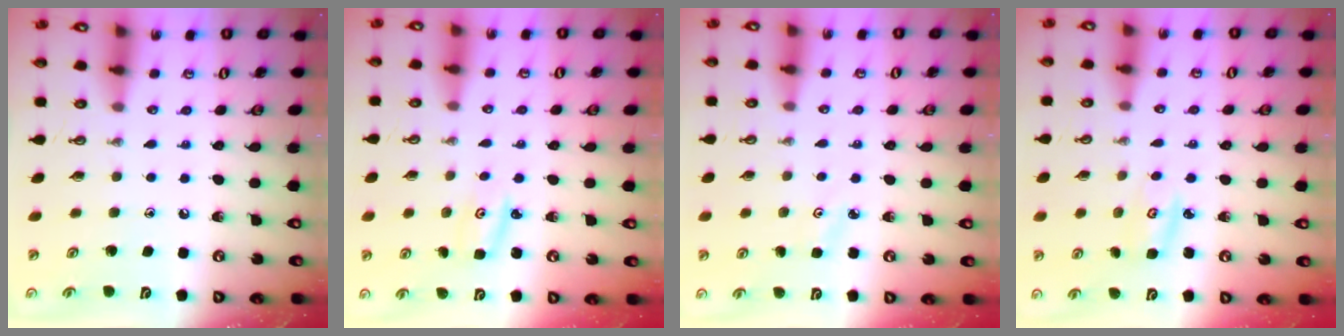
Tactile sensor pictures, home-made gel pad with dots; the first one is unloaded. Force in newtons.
{"total": 3.3, "press": 3.3, "slide": 0.3}
{"total": 2.2, "press": 2.1, "slide": 0.3}
{"total": 2.8, "press": 2.8, "slide": 0.2}